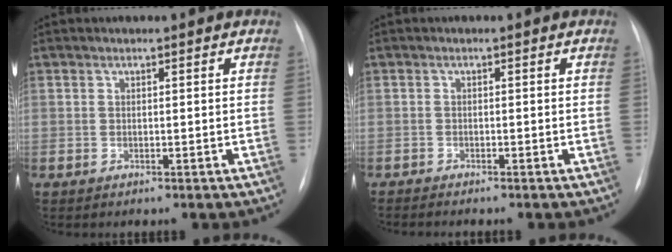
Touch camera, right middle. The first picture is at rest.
{"total": 2.6, "force": [-2.3, -0.1, 1.2], "torque": [-0.020, -0.007, -0.034]}